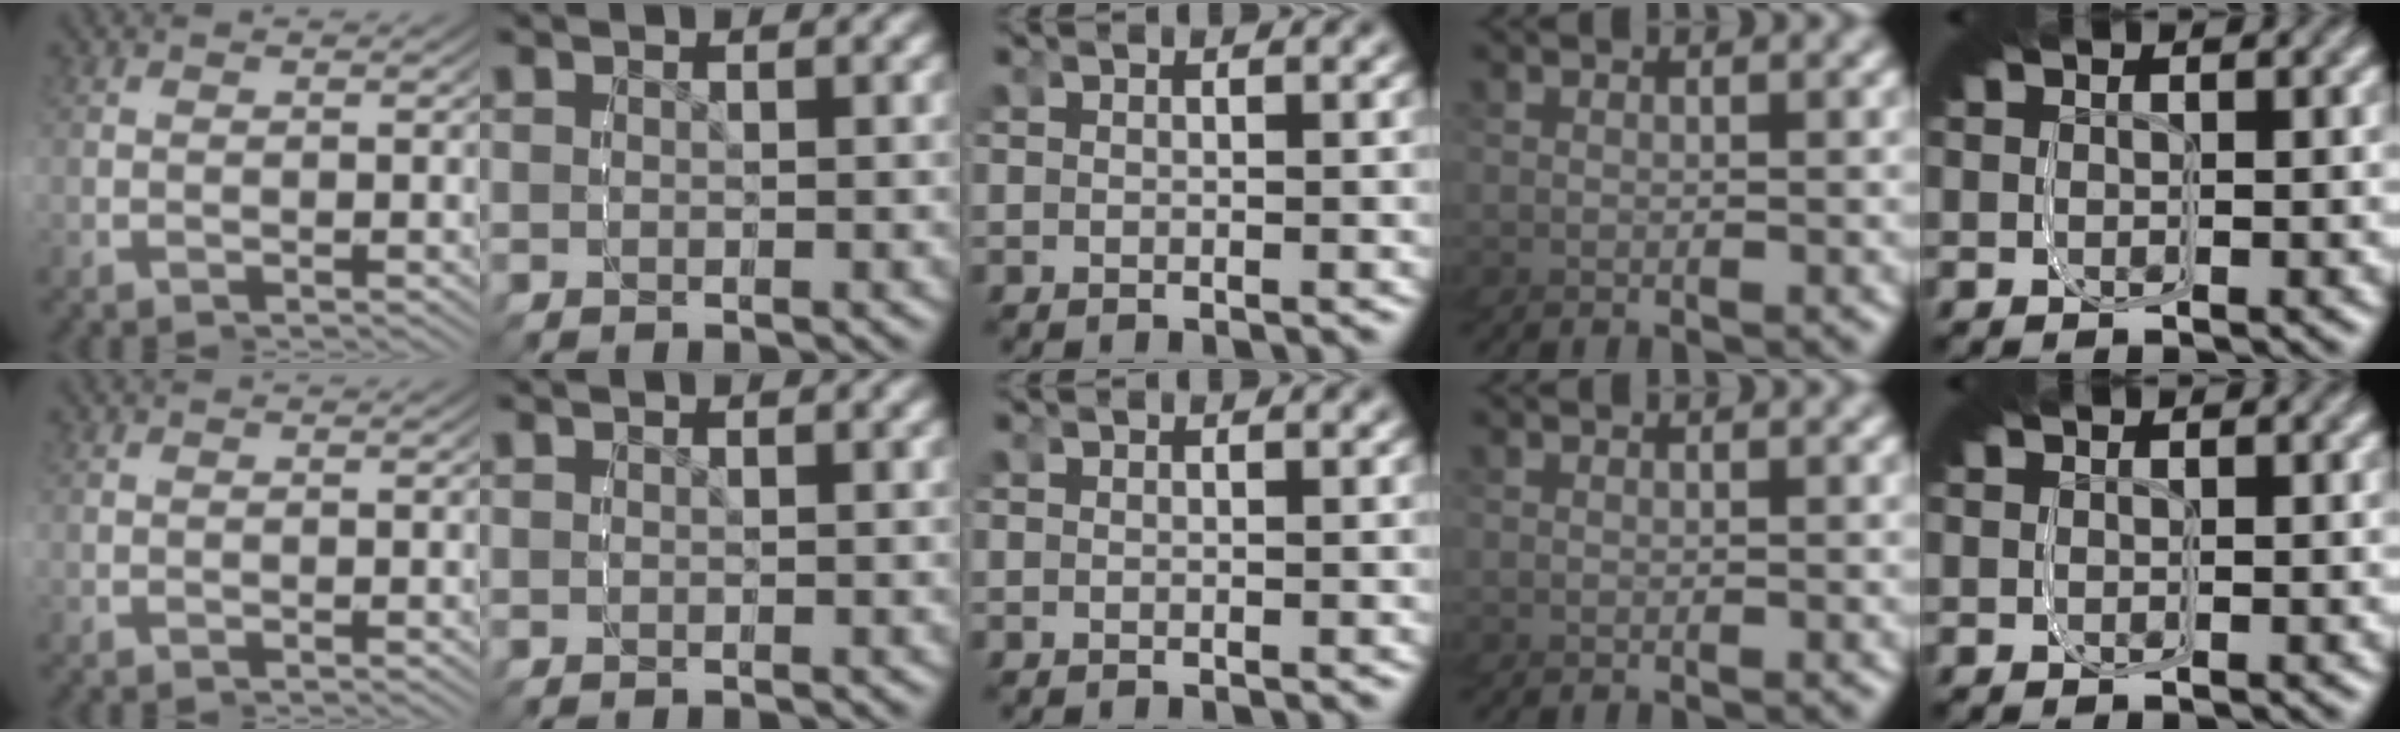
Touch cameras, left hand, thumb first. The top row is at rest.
{}